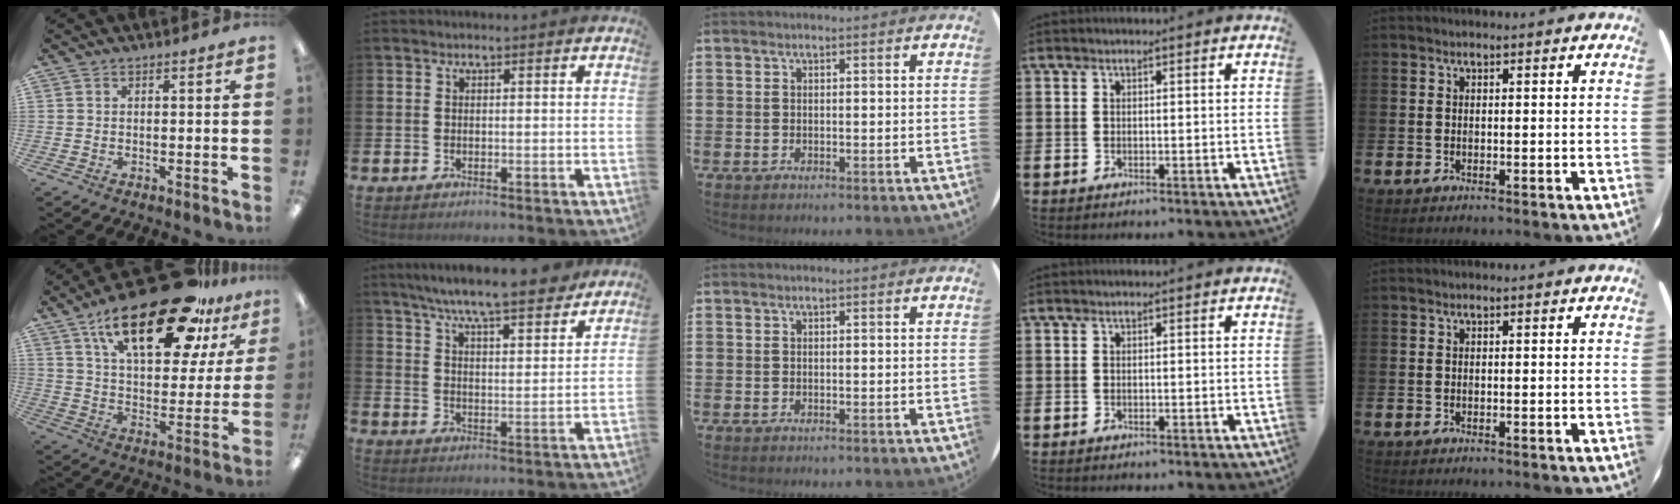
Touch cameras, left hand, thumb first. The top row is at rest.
{"thumb": {"total": 25.8, "force": [15.7, 10.5, 17.6], "torque": [-0.276, -0.078, 0.258]}, "index": {"total": 8.5, "force": [7.9, 0.4, 3.0], "torque": [-0.069, -0.052, 0.137]}}